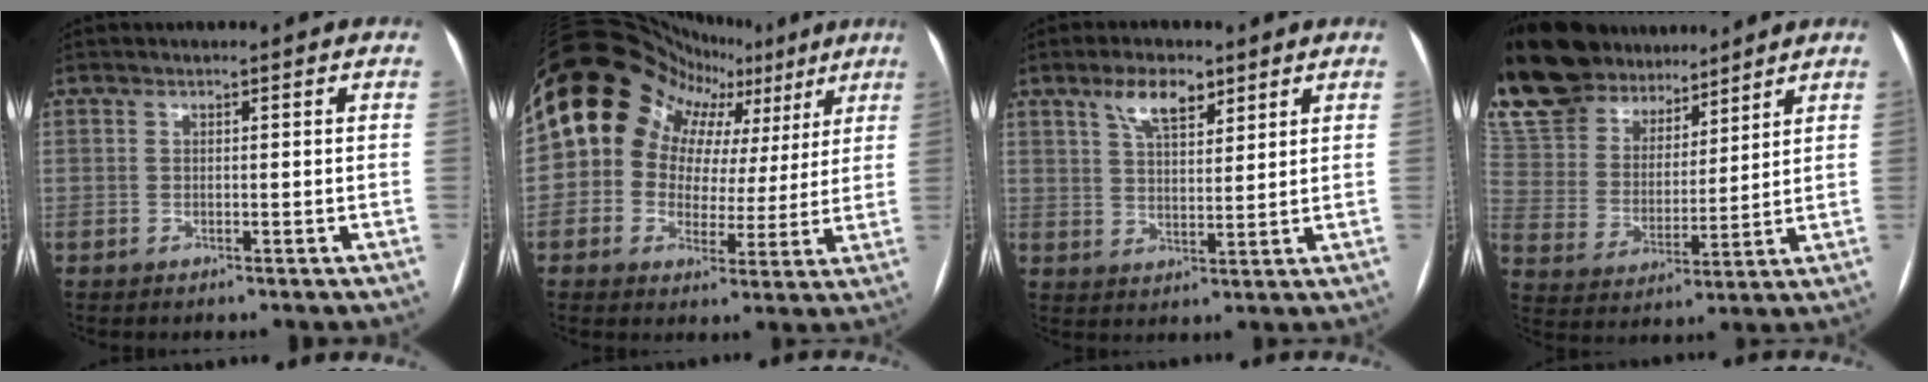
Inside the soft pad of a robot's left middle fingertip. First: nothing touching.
{"total": 16.6, "force": [8.3, 12.7, 6.6], "torque": [-0.086, 0.058, 0.103]}
{"total": 6.2, "force": [4.0, 2.3, 4.2], "torque": [-0.082, 0.008, 0.072]}
{"total": 21.6, "force": [18.6, 8.2, 7.1], "torque": [-0.168, 0.031, 0.331]}